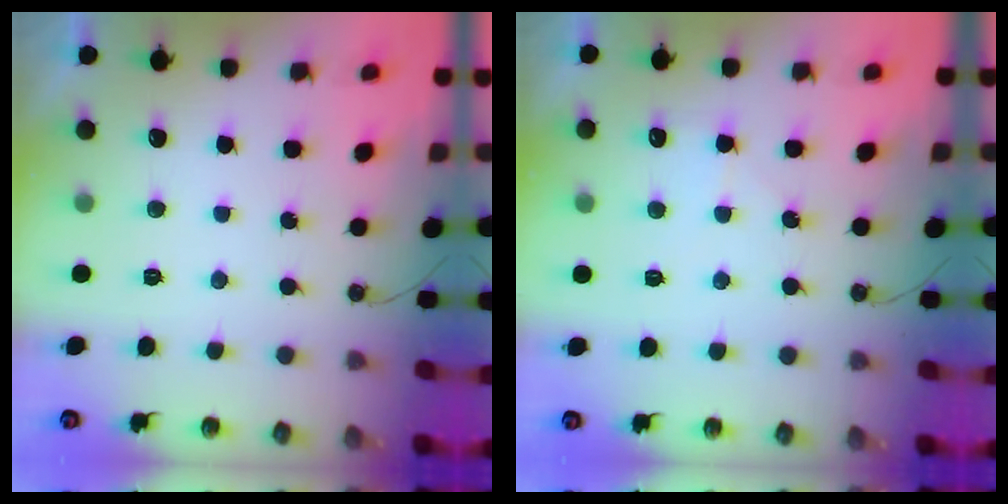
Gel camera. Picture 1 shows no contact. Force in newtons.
{"total": 6.6, "press": 6.6, "slide": 0.8}